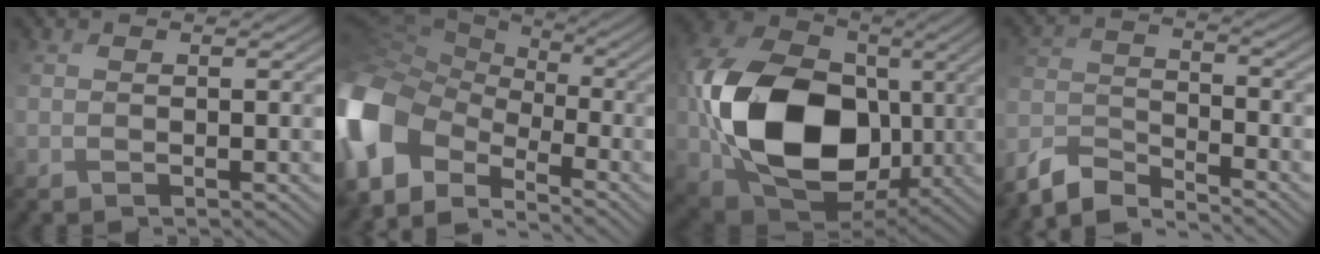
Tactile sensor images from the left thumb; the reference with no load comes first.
{"total": 14.3, "force": [-5.0, 9.9, 9.2], "torque": [-0.265, -0.012, -0.090]}
{"total": 16.2, "force": [-0.3, 12.3, 10.6], "torque": [-0.217, -0.003, 0.000]}
{"total": 7.8, "force": [-7.1, 2.0, 2.5], "torque": [-0.063, 0.007, -0.146]}